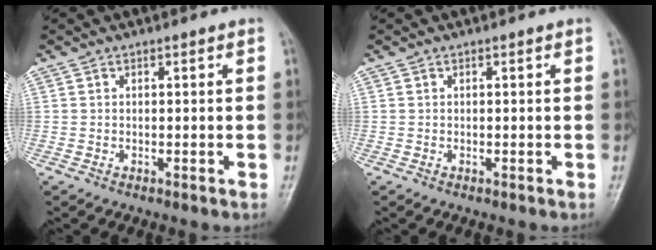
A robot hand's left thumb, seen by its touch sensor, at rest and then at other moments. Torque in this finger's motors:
{"motor_torque": [0.00, 0.00, 0.00, 0.00, 0.00]}